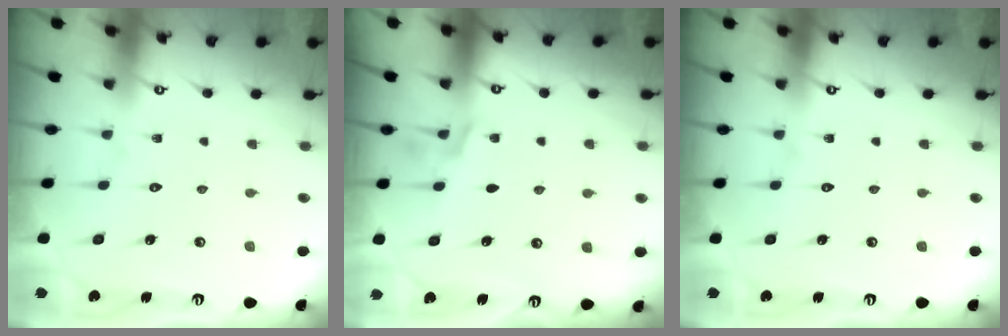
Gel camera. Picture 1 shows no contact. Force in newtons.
{"total": 1.8, "press": 0.9, "slide": 1.5}
{"total": 0.0}